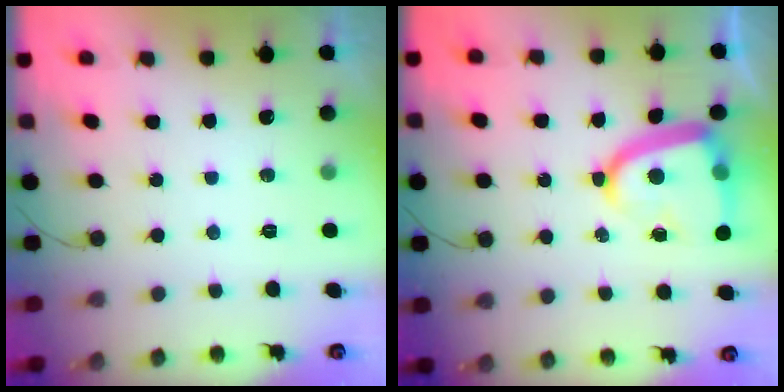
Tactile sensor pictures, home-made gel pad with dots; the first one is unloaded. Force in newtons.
{"total": 14.0, "press": 13.9, "slide": 1.5}